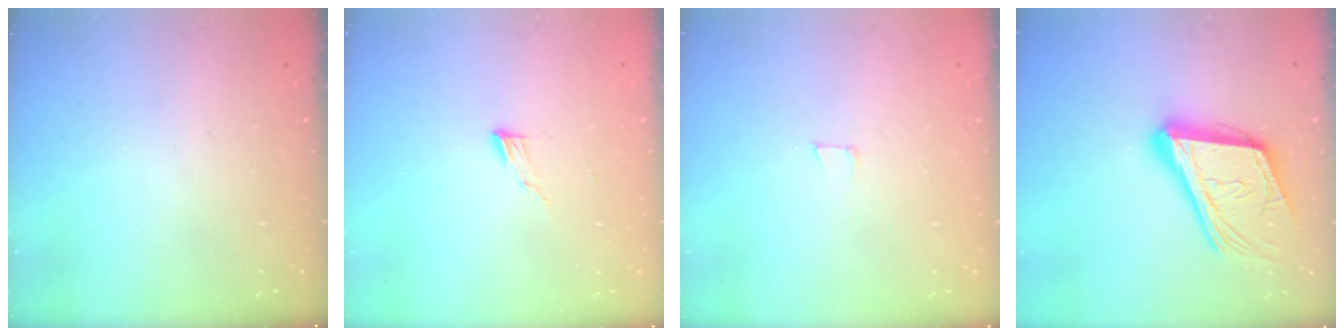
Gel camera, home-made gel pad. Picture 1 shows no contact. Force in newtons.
{"total": 4.7, "press": 4.7, "slide": 0.4}
{"total": 3.2, "press": 3.2, "slide": 0.2}
{"total": 21.2, "press": 20.8, "slide": 4.3}